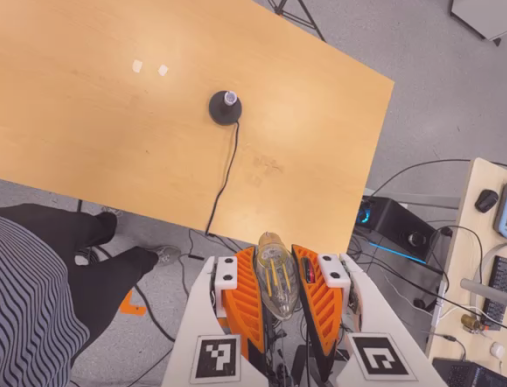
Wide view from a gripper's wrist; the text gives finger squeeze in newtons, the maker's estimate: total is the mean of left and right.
{"total": 22.2, "left": 24.5, "right": 19.9}